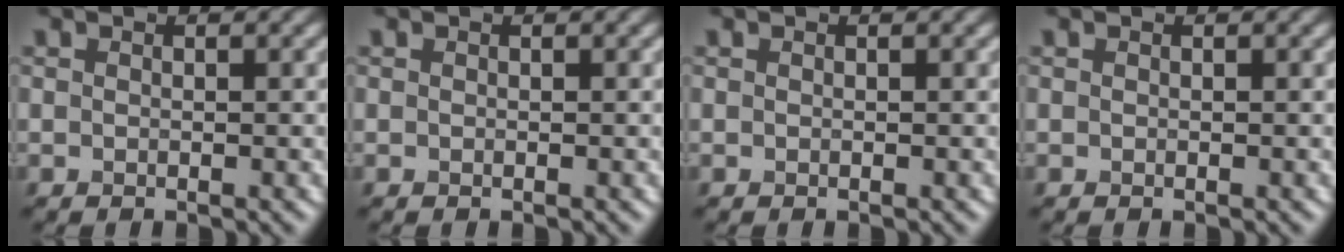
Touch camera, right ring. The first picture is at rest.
{"total": 0.0}
{"total": 0.0}
{"total": 0.0}